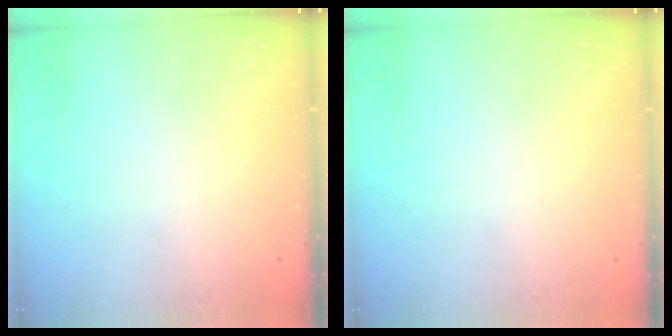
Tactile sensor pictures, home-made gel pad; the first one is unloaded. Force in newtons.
{"total": 0.0}